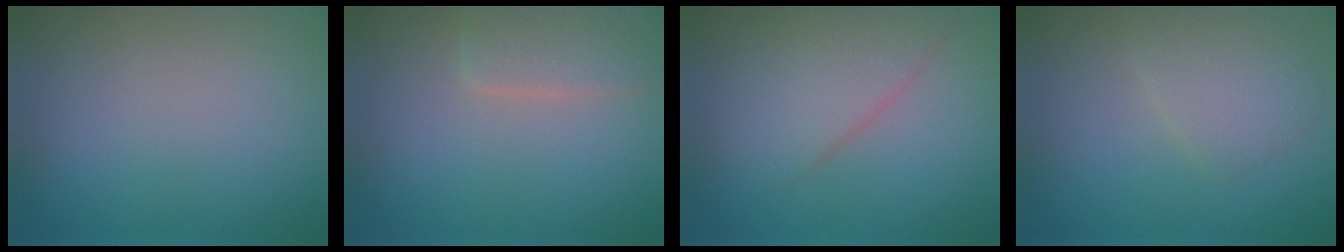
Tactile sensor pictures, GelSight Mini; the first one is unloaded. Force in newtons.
{"total": 2.8, "press": 2.8, "slide": 0.2}
{"total": 3.9, "press": 3.9, "slide": 0.0}
{"total": 2.4, "press": 2.4, "slide": 0.1}